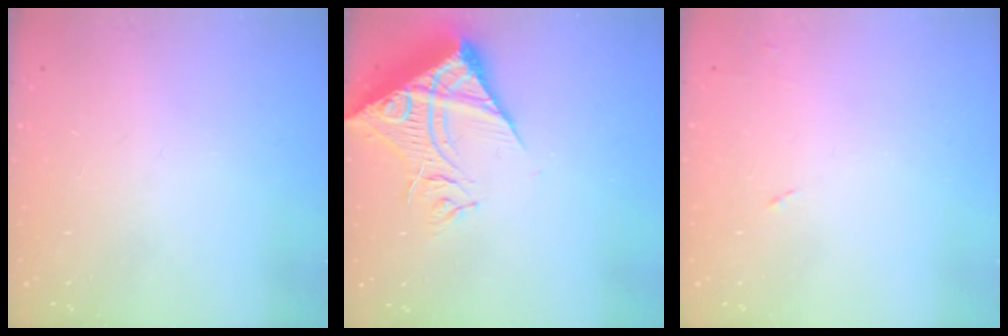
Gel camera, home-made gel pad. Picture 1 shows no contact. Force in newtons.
{"total": 14.2, "press": 14.1, "slide": 1.9}
{"total": 4.6, "press": 4.6, "slide": 0.6}